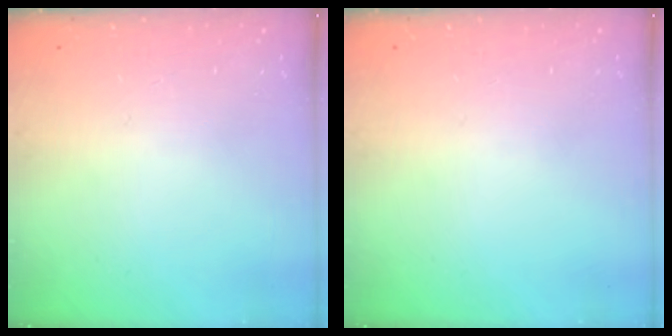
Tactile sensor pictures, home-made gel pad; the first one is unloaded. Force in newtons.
{"total": 0.0}